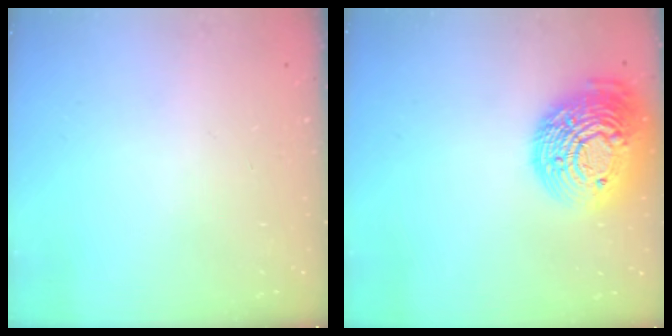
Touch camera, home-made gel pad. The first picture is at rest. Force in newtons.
{"total": 22.1, "press": 22.0, "slide": 1.7}